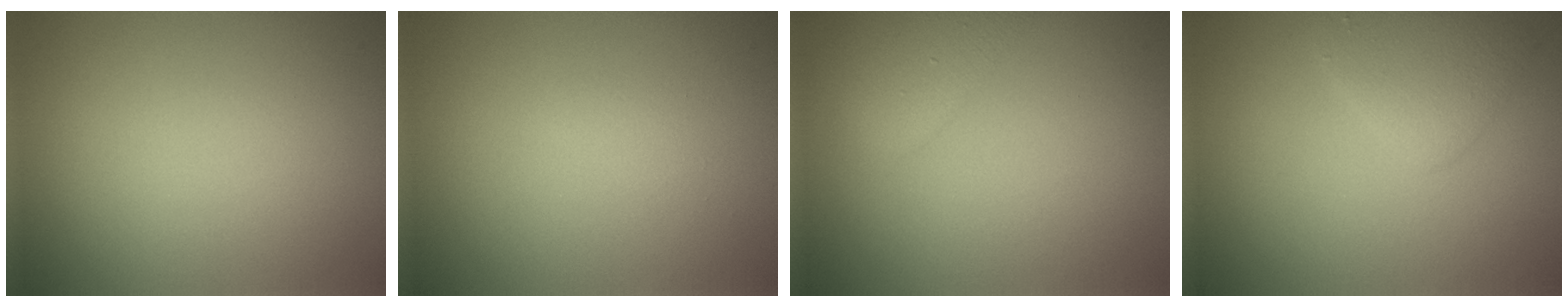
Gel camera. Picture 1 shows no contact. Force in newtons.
{"total": 0.7, "press": 0.7, "slide": 0.1}
{"total": 2.4, "press": 2.4, "slide": 0.1}
{"total": 2.1, "press": 2.1, "slide": 0.0}